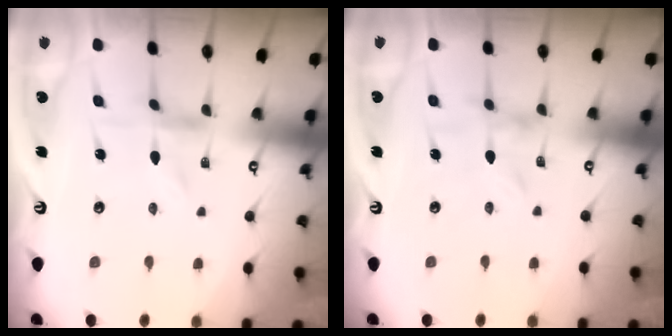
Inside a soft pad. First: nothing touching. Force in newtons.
{"total": 0.0}